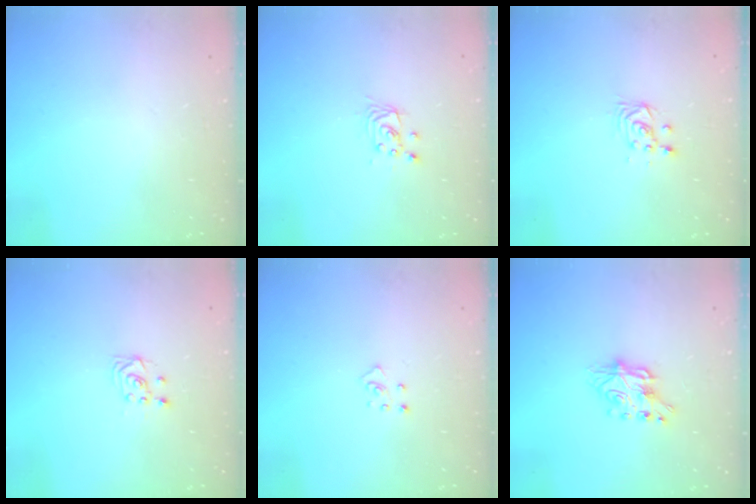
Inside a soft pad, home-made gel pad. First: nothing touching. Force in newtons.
{"total": 2.8, "press": 2.8, "slide": 0.2}
{"total": 3.7, "press": 3.7, "slide": 0.3}
{"total": 2.7, "press": 2.4, "slide": 1.3}
{"total": 2.8, "press": 2.8, "slide": 0.3}
{"total": 6.9, "press": 6.9, "slide": 0.5}